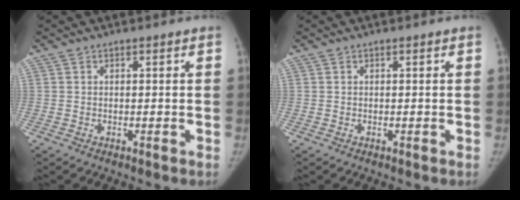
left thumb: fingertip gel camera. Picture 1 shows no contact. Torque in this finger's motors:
{"motor_torque": [-0.06, 0.03, 0.26, -0.31, 0.00]}